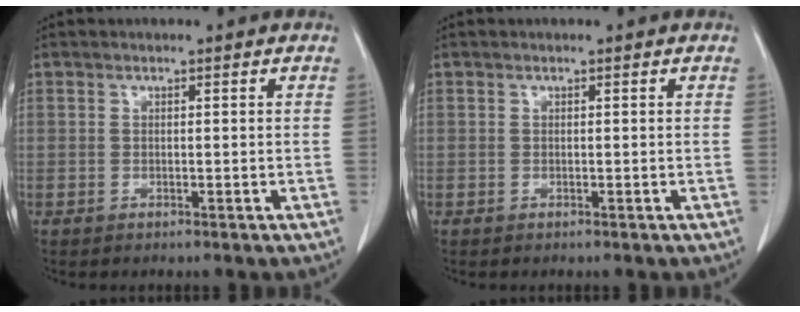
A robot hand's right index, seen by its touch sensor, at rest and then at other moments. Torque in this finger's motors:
{"motor_torque": [0.00, 0.00, 0.00, 0.00]}